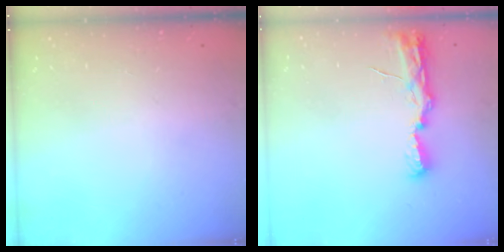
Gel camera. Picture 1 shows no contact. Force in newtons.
{"total": 8.1, "press": 8.1, "slide": 0.8}